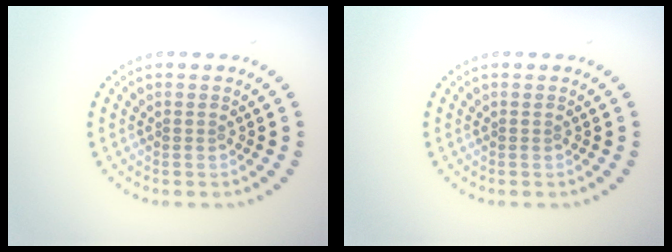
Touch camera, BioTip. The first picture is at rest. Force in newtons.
{"total": 0.0}